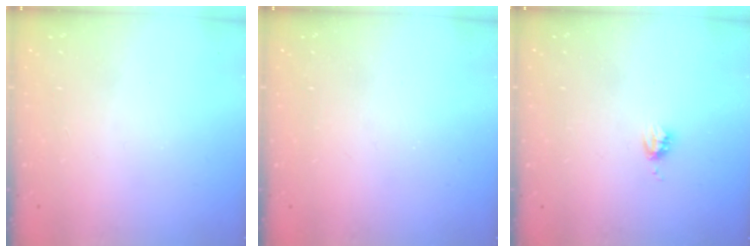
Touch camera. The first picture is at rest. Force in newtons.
{"total": 0.0}
{"total": 2.9, "press": 2.9, "slide": 0.3}